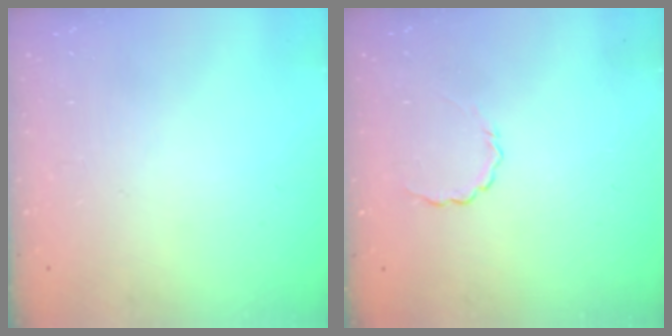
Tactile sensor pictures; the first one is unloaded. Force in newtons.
{"total": 2.9, "press": 2.8, "slide": 0.8}